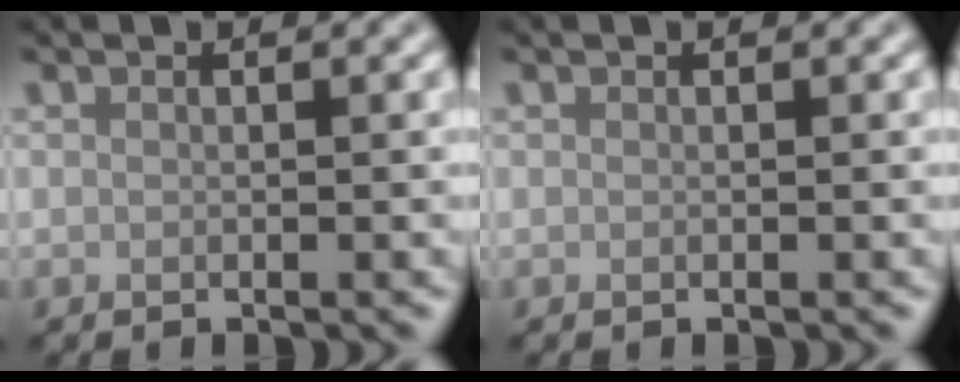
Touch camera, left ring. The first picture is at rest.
{"total": 0.0}